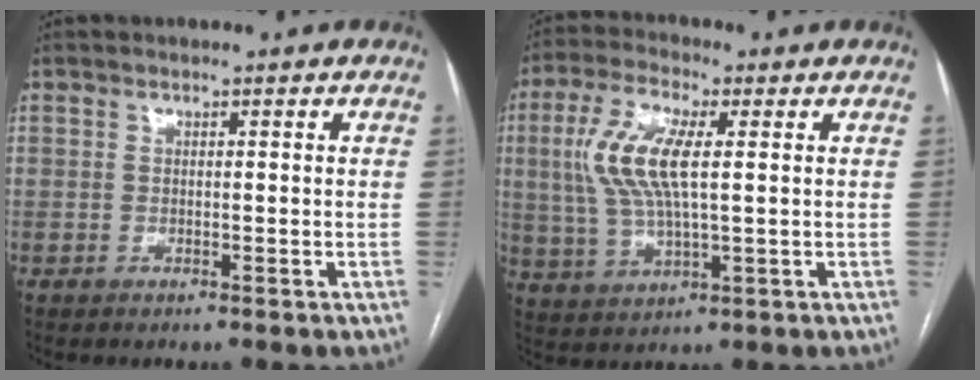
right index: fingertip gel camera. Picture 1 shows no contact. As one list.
[{"total": 10.6, "force": [1.9, 3.1, 10.0], "torque": [-0.225, 0.008, 0.038]}]